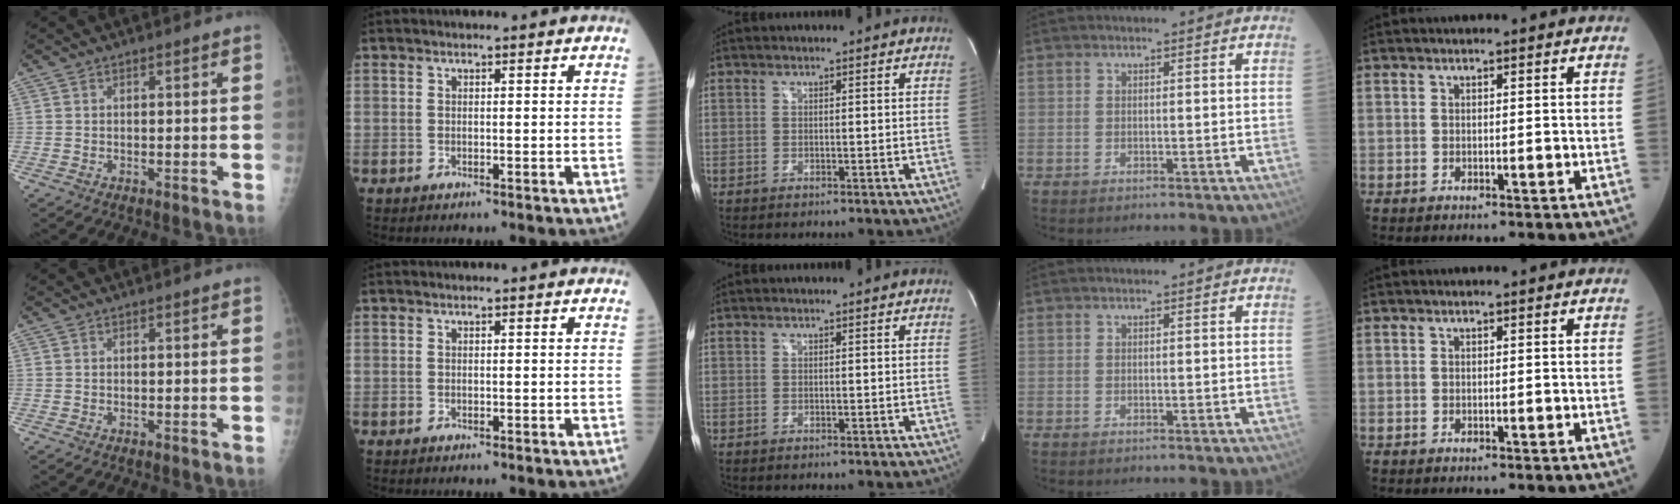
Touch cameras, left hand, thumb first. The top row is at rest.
{}